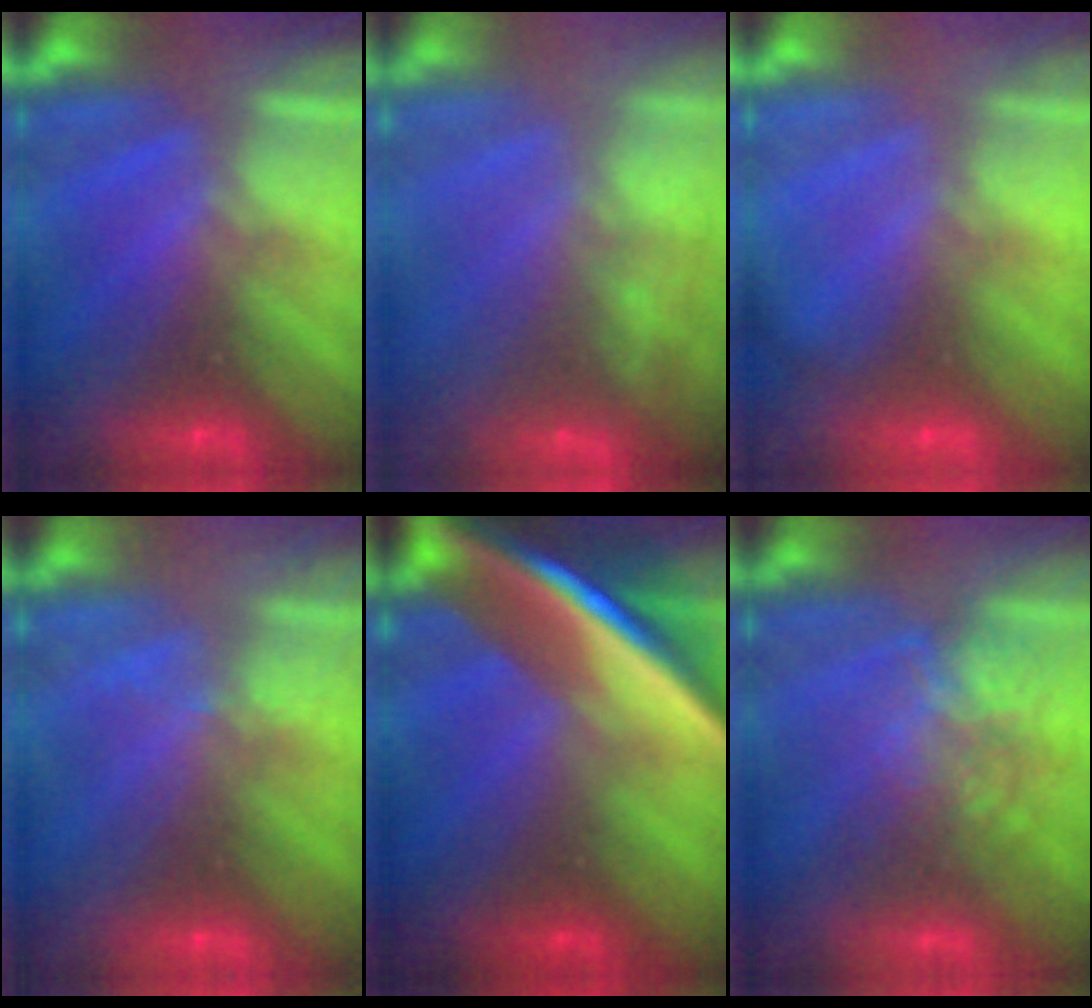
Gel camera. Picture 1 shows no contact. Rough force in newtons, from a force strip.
{"total": 5.5}
{"total": 2.2}
{"total": 2.1}
{"total": 11.3}
{"total": 2.1}